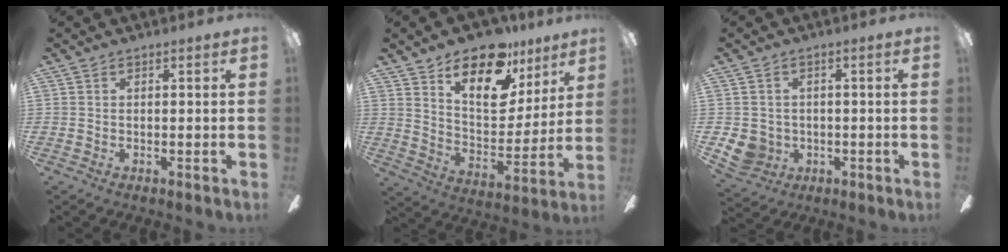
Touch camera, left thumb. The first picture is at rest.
{"total": 18.8, "force": [12.8, 8.9, 10.5], "torque": [-0.167, -0.072, 0.224]}
{"total": 5.1, "force": [-0.7, 4.9, 1.2], "torque": [-0.044, 0.001, -0.012]}